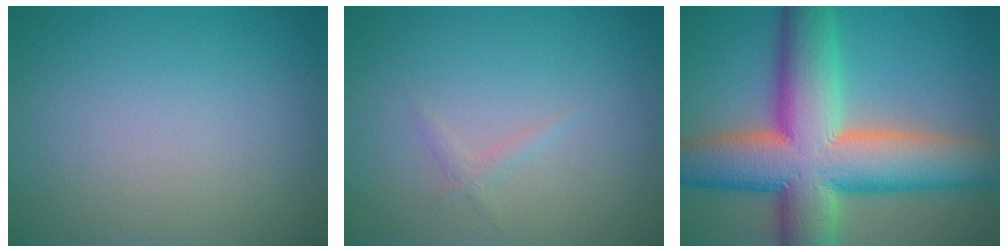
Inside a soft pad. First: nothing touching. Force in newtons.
{"total": 0.8, "press": 0.8, "slide": 0.0}
{"total": 15.0, "press": 15.0, "slide": 0.8}